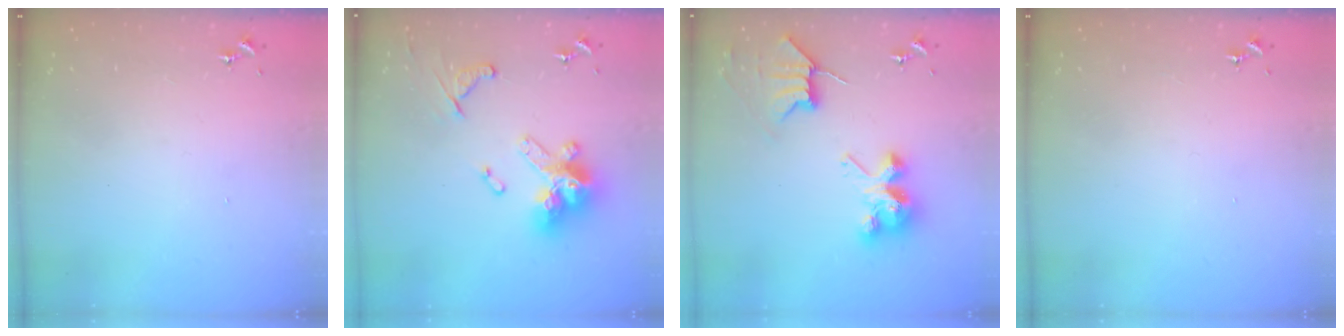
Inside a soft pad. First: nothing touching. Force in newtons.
{"total": 18.5, "press": 18.4, "slide": 1.7}
{"total": 8.7, "press": 8.6, "slide": 1.4}
{"total": 0.0}